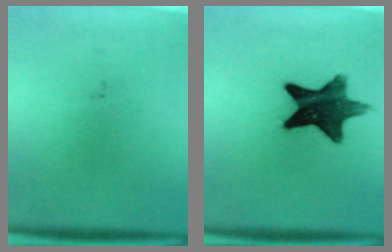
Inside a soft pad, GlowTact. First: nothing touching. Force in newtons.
{"total": 13.1}